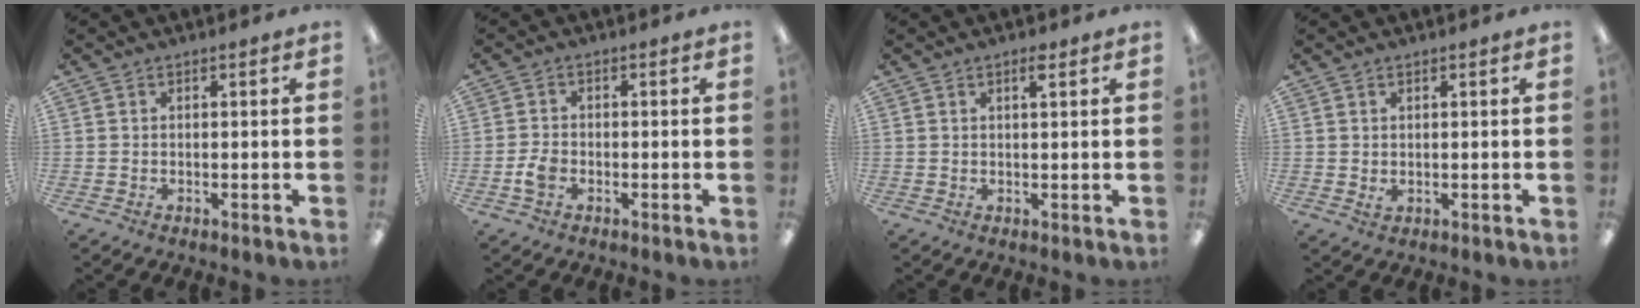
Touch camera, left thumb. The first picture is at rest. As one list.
[{"total": 3.3, "force": [-1.3, 2.1, 2.2], "torque": [-0.043, 0.005, -0.024]}, {"total": 2.2, "force": [1.4, 0.5, 1.6], "torque": [-0.027, -0.002, 0.022]}, {"total": 1.2, "force": [0.4, 0.6, 0.9], "torque": [-0.010, -0.004, 0.006]}]